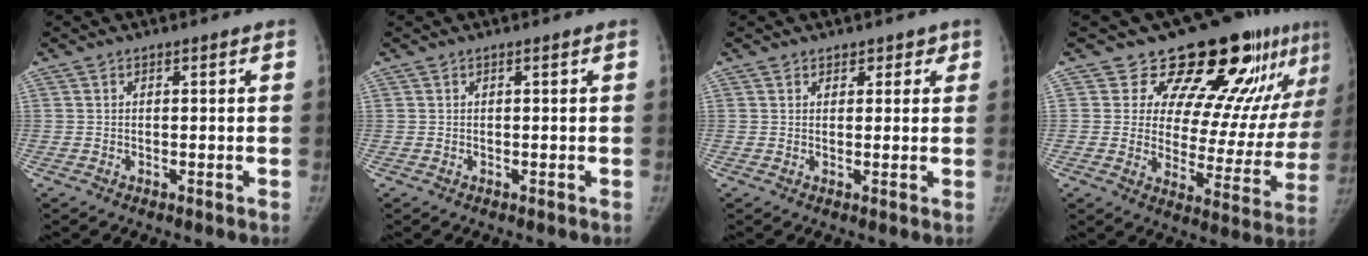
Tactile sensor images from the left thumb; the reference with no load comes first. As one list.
[{"total": 0.0}, {"total": 2.5, "force": [1.5, 1.9, 0.4], "torque": [0.032, -0.005, 0.012]}, {"total": 20.0, "force": [13.9, 9.3, 10.9], "torque": [-0.083, -0.078, 0.175]}]